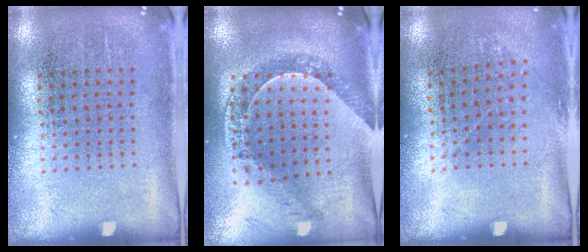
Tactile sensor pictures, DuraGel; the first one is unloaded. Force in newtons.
{"total": 1.1, "press": 1.1, "slide": 0.2}
{"total": 0.7, "press": 0.5, "slide": 0.4}